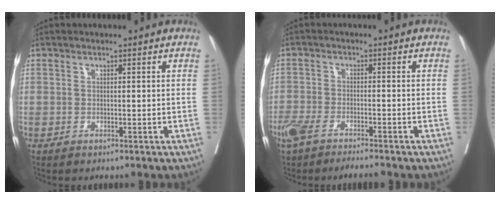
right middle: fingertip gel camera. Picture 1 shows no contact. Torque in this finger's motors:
{"motor_torque": [0.49, -0.45, 0.30, 0.09]}